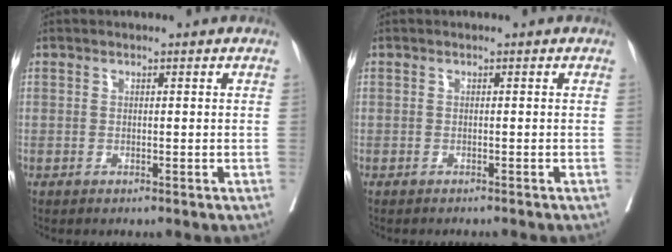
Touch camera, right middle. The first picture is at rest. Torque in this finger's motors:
{"motor_torque": [0.00, -0.15, 0.00, 0.00]}